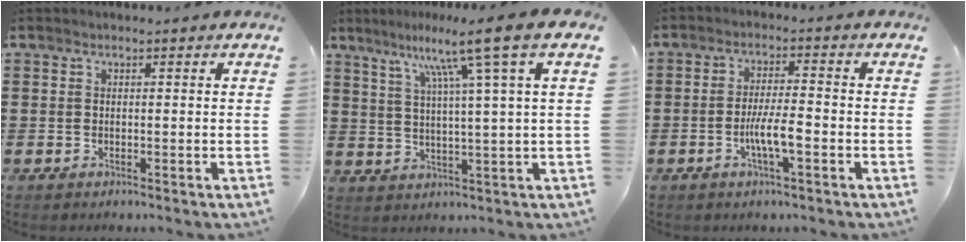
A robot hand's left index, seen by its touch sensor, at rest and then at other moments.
{"total": 9.8, "force": [5.6, -1.5, 7.9], "torque": [-0.153, -0.020, 0.078]}
{"total": 5.3, "force": [-1.8, 0.9, 4.9], "torque": [-0.096, -0.001, -0.036]}